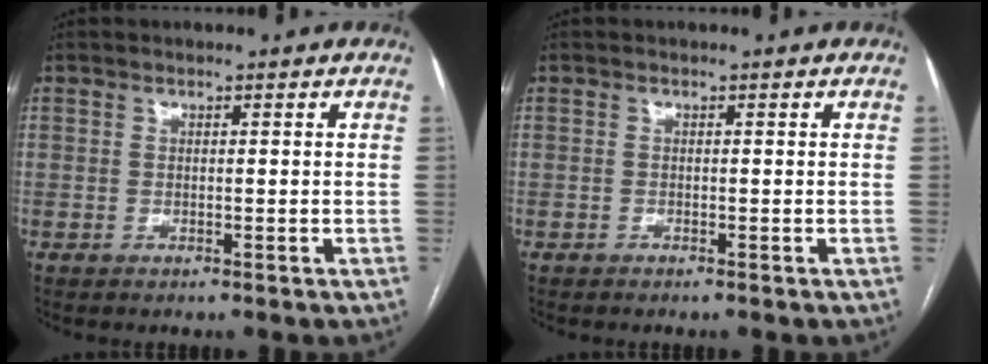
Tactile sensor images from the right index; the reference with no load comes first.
{"total": 0.0}